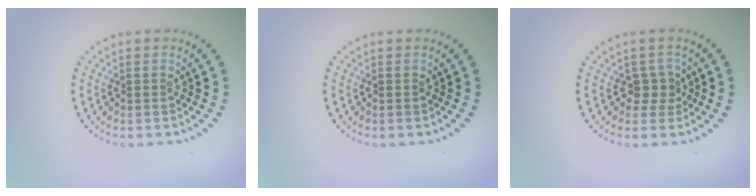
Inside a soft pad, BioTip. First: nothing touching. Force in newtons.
{"total": 0.0}
{"total": 1.7, "press": 1.4, "slide": 1.0}